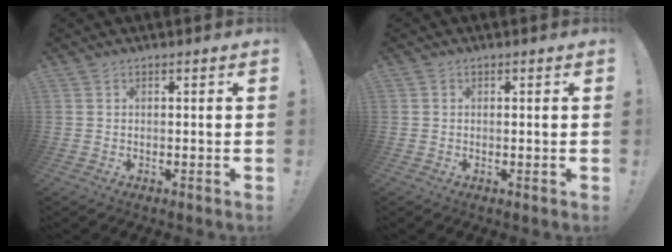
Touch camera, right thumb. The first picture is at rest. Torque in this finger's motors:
{"motor_torque": [-0.20, 0.36, 0.10, -0.20, -0.04]}